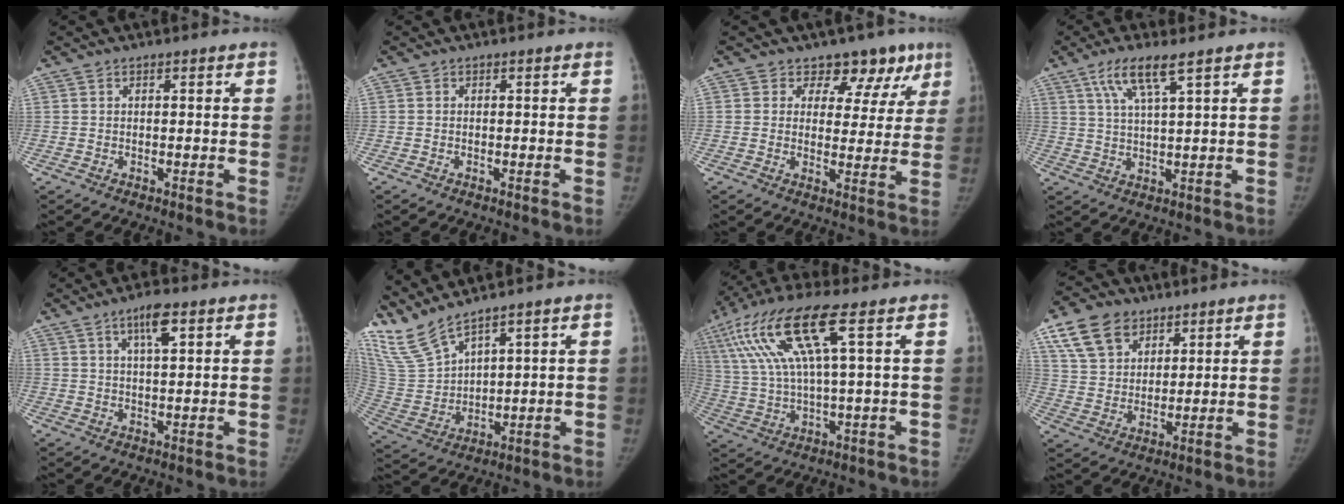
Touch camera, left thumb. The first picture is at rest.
{"total": 0.0}
{"total": 9.1, "force": [6.2, 6.3, 2.0], "torque": [0.024, -0.026, 0.060]}
{"total": 7.2, "force": [4.2, 0.7, 5.8], "torque": [-0.123, -0.015, 0.087]}
{"total": 5.2, "force": [2.7, 1.2, 4.3], "torque": [-0.076, -0.007, 0.047]}
{"total": 9.9, "force": [9.0, 0.8, 4.0], "torque": [-0.103, -0.042, 0.209]}
{"total": 17.0, "force": [6.6, 3.0, 15.4], "torque": [-0.347, 0.008, 0.124]}
{"total": 11.6, "force": [7.2, 7.9, 4.5], "torque": [-0.061, -0.026, 0.141]}